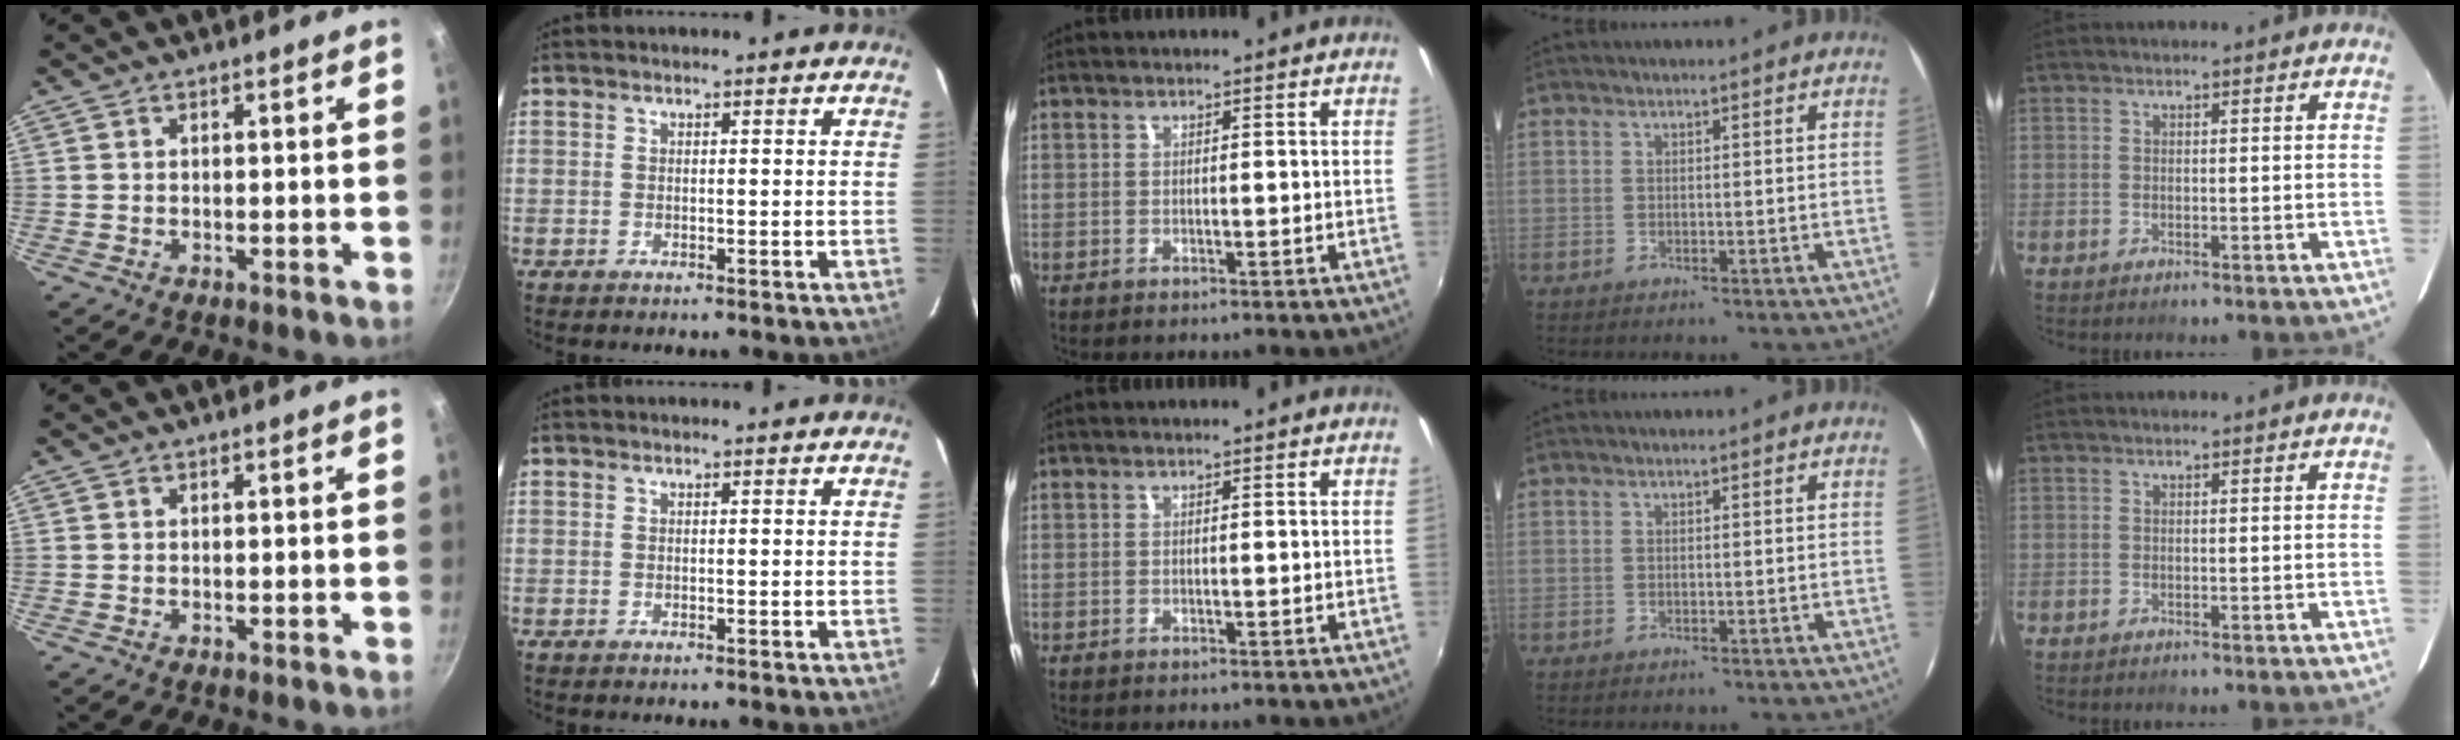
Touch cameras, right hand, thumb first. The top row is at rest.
{}